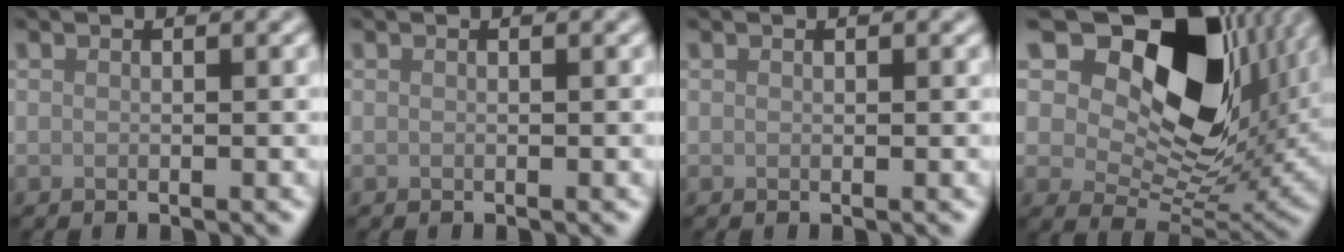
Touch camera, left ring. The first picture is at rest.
{"total": 0.0}
{"total": 0.0}
{"total": 16.1, "force": [7.2, 9.7, 10.6], "torque": [-0.178, 0.008, 0.124]}